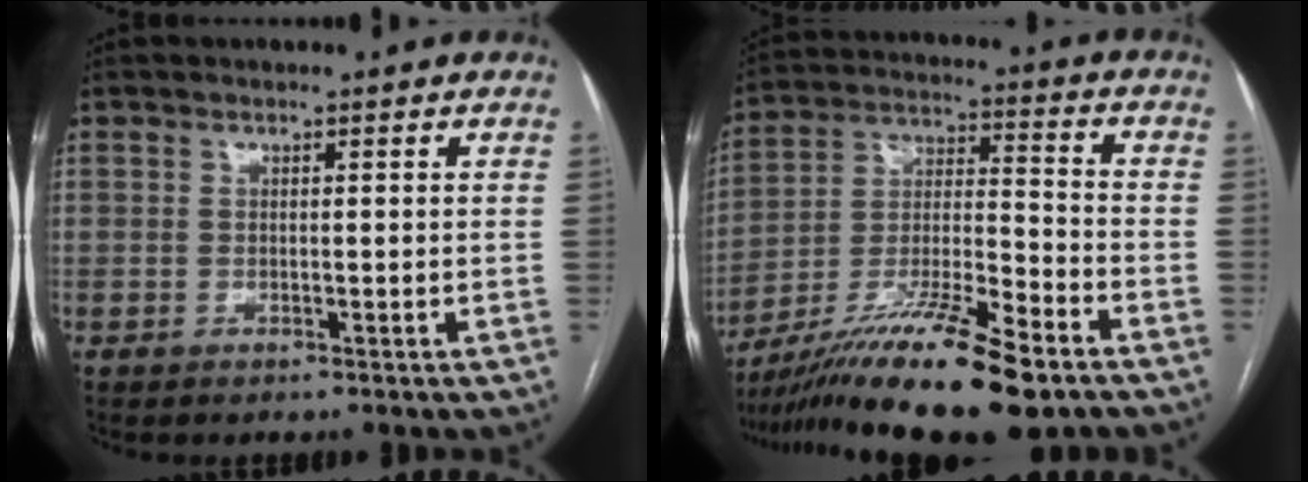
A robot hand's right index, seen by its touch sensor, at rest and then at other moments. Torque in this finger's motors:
{"motor_torque": [1.39, -0.75, 1.05, 0.21]}